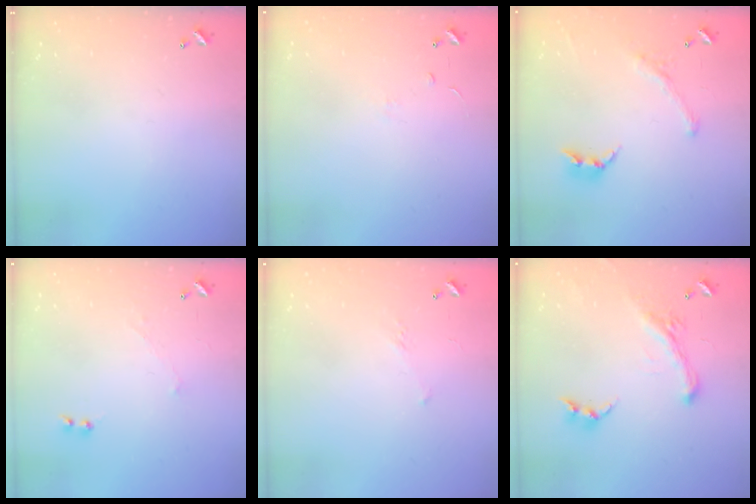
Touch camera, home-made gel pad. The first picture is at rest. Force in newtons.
{"total": 6.5, "press": 6.5, "slide": 0.6}
{"total": 1.2, "press": 0.5, "slide": 1.1}
{"total": 0.9, "press": 0.3, "slide": 0.8}
{"total": 4.8, "press": 4.7, "slide": 0.9}
{"total": 2.5, "press": 2.0, "slide": 1.4}